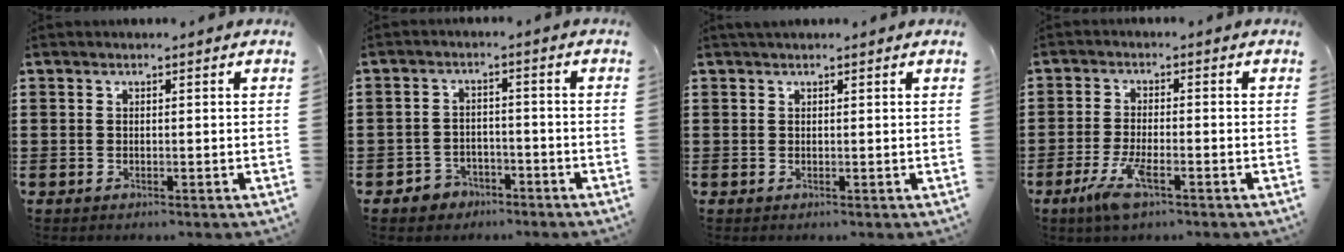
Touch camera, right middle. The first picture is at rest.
{"total": 2.9, "force": [-2.5, 1.4, 0.1], "torque": [-0.010, 0.004, -0.054]}
{"total": 0.8, "force": [0.7, 0.1, 0.4], "torque": [-0.009, 0.001, 0.012]}
{"total": 5.1, "force": [-2.4, 1.2, 4.4], "torque": [-0.096, -0.011, -0.046]}